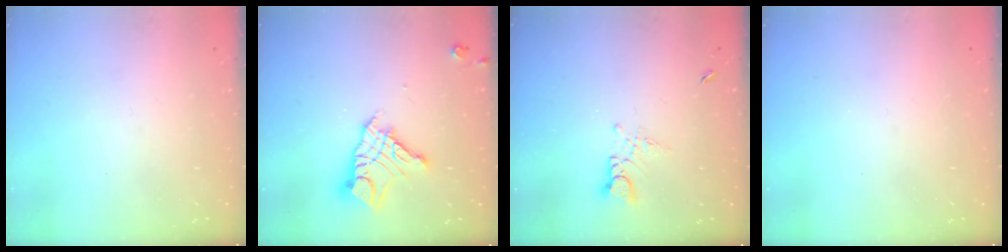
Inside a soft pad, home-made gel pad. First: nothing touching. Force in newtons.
{"total": 11.7, "press": 11.6, "slide": 1.2}
{"total": 3.3, "press": 3.2, "slide": 0.4}
{"total": 0.0}